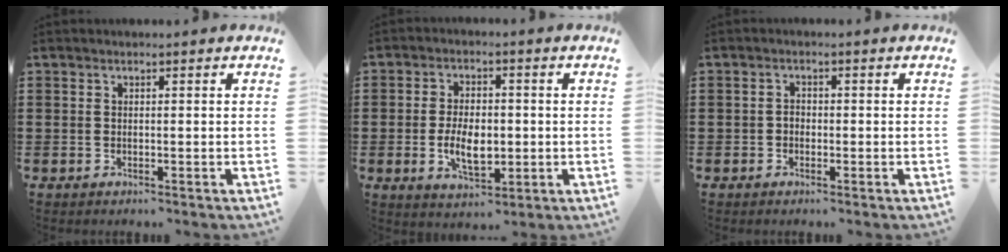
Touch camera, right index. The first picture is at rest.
{"total": 6.5, "force": [-0.9, 3.6, 5.3], "torque": [-0.094, -0.004, -0.023]}
{"total": 1.0, "force": [-0.3, 0.7, 0.6], "torque": [-0.013, 0.001, -0.007]}